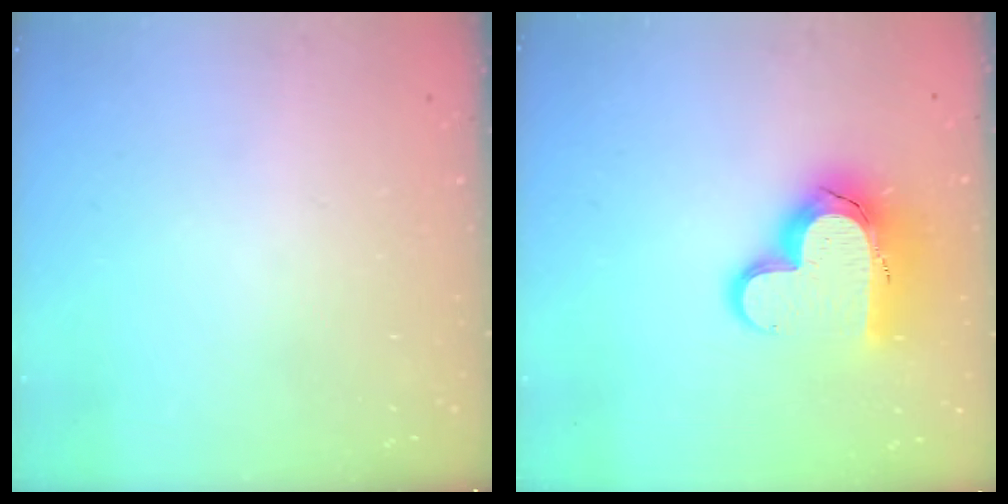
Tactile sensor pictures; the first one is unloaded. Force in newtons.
{"total": 15.6, "press": 15.5, "slide": 1.3}